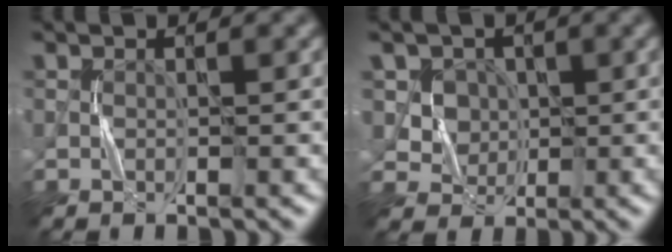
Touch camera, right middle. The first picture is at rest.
{"total": 4.3, "force": [1.7, 3.7, 1.3], "torque": [-0.024, 0.001, 0.036]}